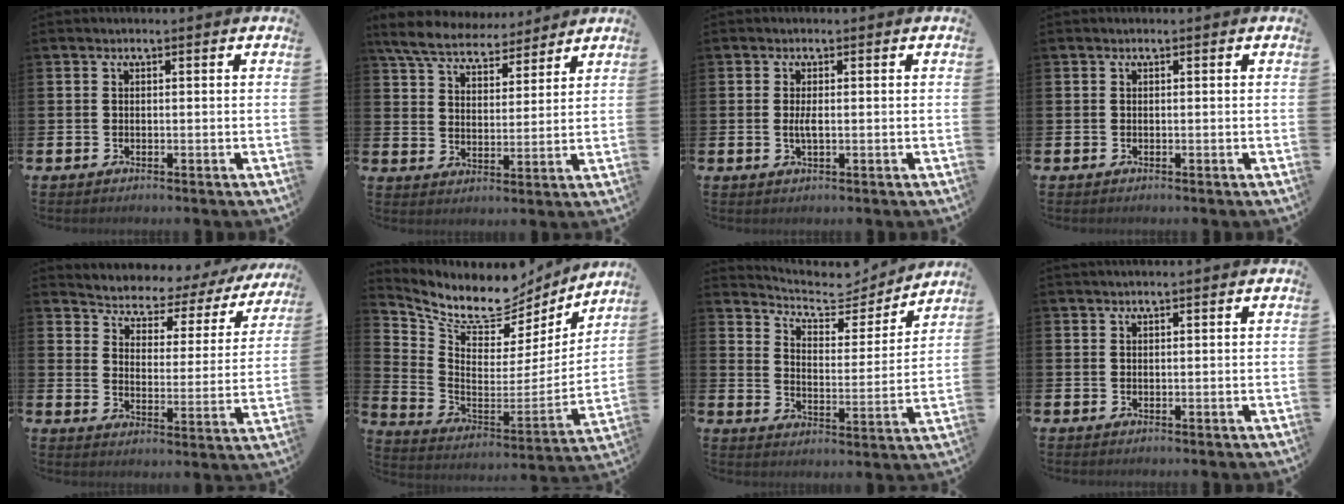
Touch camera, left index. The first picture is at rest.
{"total": 7.1, "force": [6.6, 2.0, 1.7], "torque": [-0.067, -0.031, 0.119]}
{"total": 1.5, "force": [0.0, 0.4, 1.4], "torque": [-0.027, 0.001, -0.002]}
{"total": 0.0}
{"total": 4.0, "force": [3.6, 1.6, 0.1], "torque": [-0.036, -0.037, 0.053]}
{"total": 9.6, "force": [8.5, 3.8, 2.5], "torque": [-0.087, -0.069, 0.146]}
{"total": 6.8, "force": [6.1, 2.3, 1.6], "torque": [-0.063, -0.046, 0.102]}
{"total": 0.6, "force": [0.6, -0.1, 0.1], "torque": [-0.009, 0.002, 0.013]}